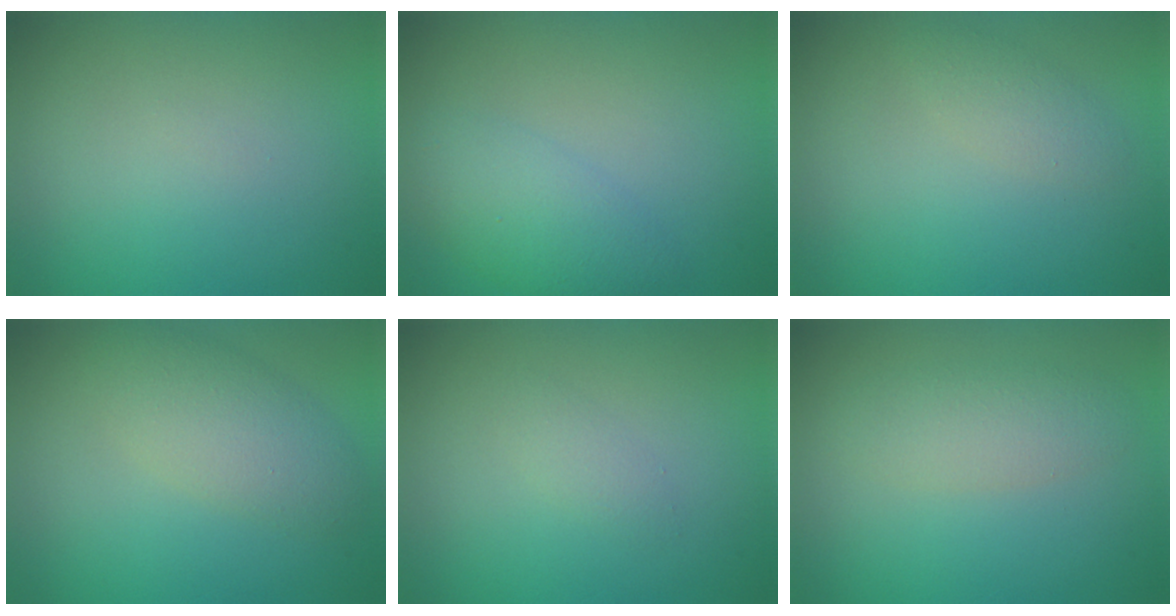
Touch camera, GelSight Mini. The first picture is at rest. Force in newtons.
{"total": 3.5, "press": 3.5, "slide": 0.2}
{"total": 1.6, "press": 1.6, "slide": 0.0}
{"total": 4.0, "press": 4.0, "slide": 0.0}
{"total": 1.1, "press": 1.1, "slide": 0.0}
{"total": 2.6, "press": 2.6, "slide": 0.2}